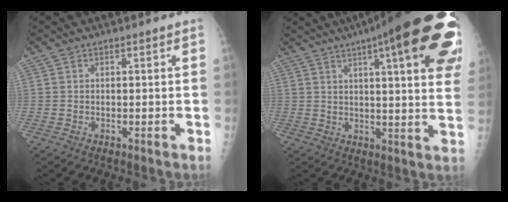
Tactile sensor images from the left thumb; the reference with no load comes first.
{"total": 27.4, "force": [13.1, 6.1, 23.2], "torque": [-0.231, 0.002, 0.165]}